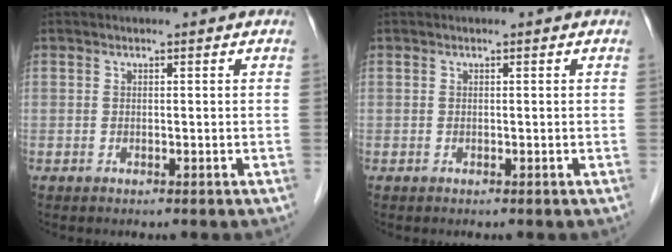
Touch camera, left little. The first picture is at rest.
{"total": 0.0}